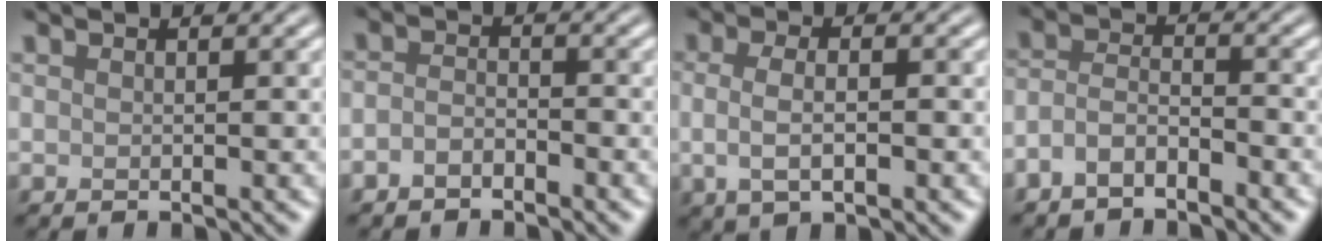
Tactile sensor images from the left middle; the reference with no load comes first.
{"total": 1.7, "force": [-1.2, 0.8, 0.8], "torque": [-0.016, 0.003, -0.029]}
{"total": 3.6, "force": [-0.3, 1.6, 3.2], "torque": [-0.066, -0.006, -0.002]}
{"total": 2.8, "force": [-2.0, 1.0, 1.6], "torque": [-0.035, 0.005, -0.048]}